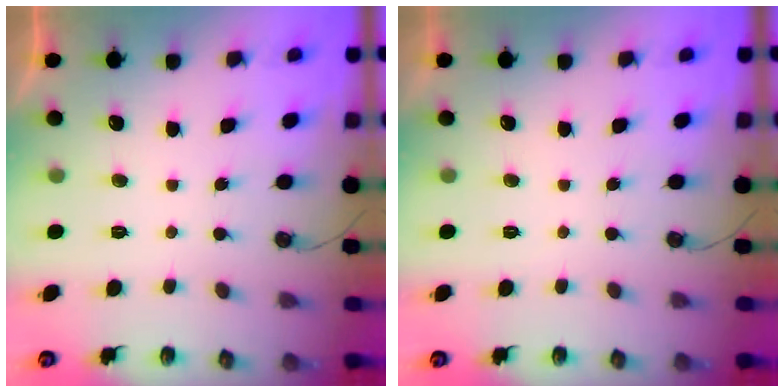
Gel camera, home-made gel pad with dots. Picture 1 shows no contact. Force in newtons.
{"total": 0.0}